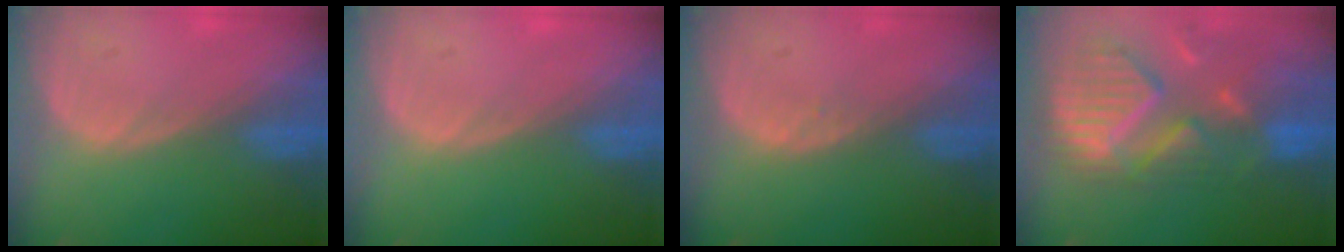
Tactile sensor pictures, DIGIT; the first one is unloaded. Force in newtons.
{"total": 0.0}
{"total": 0.7, "press": 0.6, "slide": 0.2}
{"total": 12.4, "press": 10.6, "slide": 6.5}